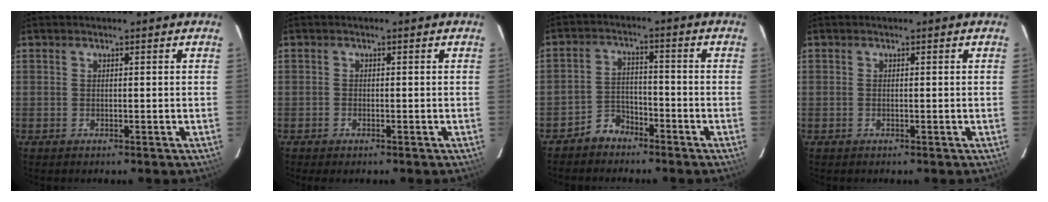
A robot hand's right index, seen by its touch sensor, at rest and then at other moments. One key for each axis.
{"total": 0.9, "fx": -0.7, "fy": 0.4, "fz": 0.3, "tx": -0.008, "ty": -0.002, "tz": -0.015}
{"total": 4.8, "fx": -4.0, "fy": 2.6, "fz": 0.8, "tx": -0.022, "ty": 0.018, "tz": -0.070}
{"total": 0.0}